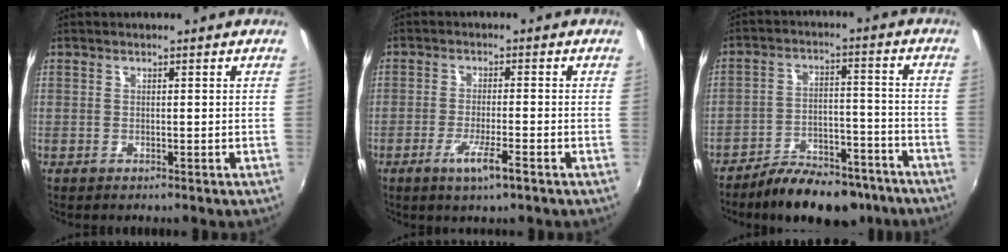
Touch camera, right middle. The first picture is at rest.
{"total": 5.3, "force": [-3.0, 0.3, 4.3], "torque": [-0.088, -0.012, -0.054]}
{"total": 15.5, "force": [-12.6, 6.0, 6.9], "torque": [-0.120, 0.009, -0.173]}